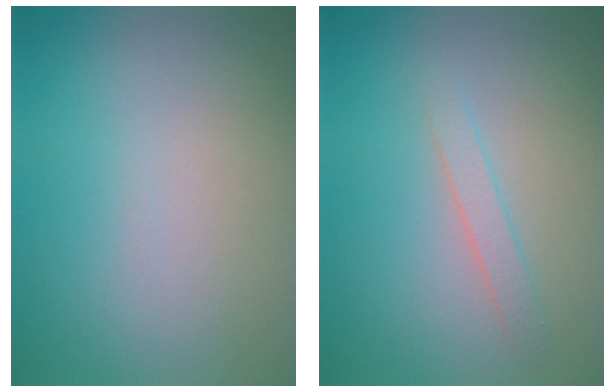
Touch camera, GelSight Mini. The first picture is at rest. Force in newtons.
{"total": 1.3, "press": 1.3, "slide": 0.1}